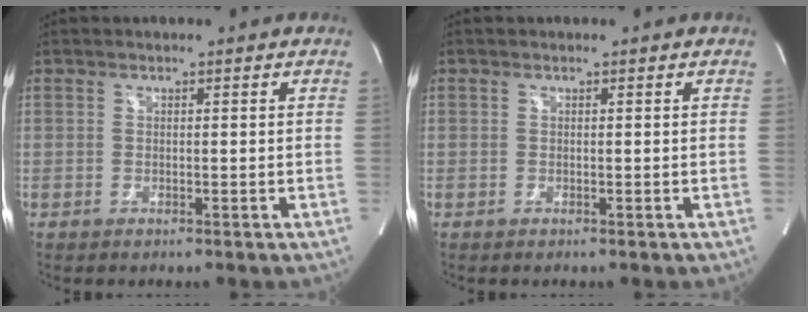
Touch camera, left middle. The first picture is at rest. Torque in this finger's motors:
{"motor_torque": [0.00, -0.13, 0.00, 0.00]}